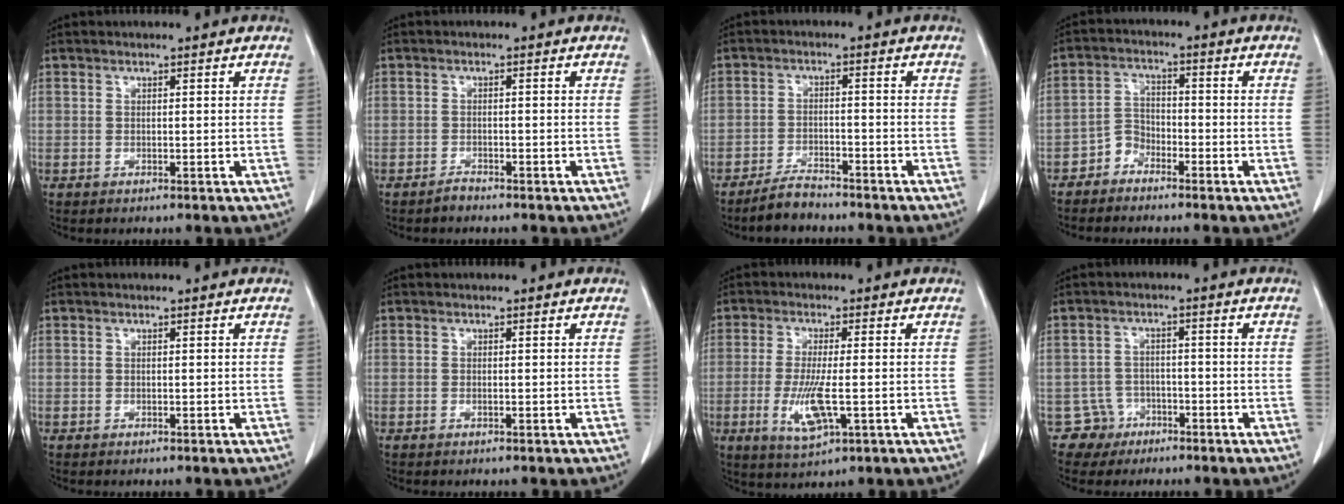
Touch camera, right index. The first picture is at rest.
{"total": 1.2, "force": [-1.2, 0.3, 0.2], "torque": [-0.003, 0.000, -0.020]}
{"total": 4.3, "force": [-3.9, 1.0, 1.3], "torque": [-0.030, -0.006, -0.071]}
{"total": 3.5, "force": [-2.6, 2.4, 0.4], "torque": [-0.002, 0.010, -0.053]}
{"total": 0.0}
{"total": 0.0}
{"total": 7.0, "force": [-1.7, 1.3, 6.7], "torque": [-0.138, -0.019, -0.030]}
{"total": 4.3, "force": [-2.4, 3.5, -0.8], "torque": [0.019, 0.014, -0.041]}